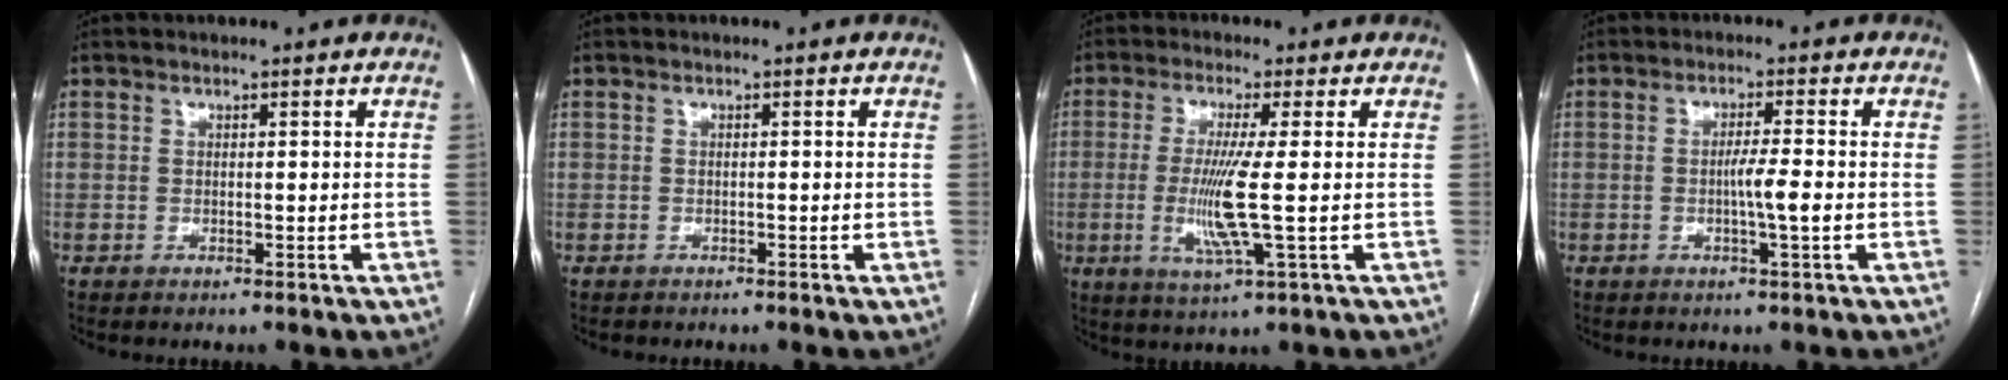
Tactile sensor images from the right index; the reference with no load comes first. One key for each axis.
{"total": 0.7, "fx": -0.5, "fy": 0.5, "fz": -0.1, "tx": -0.002, "ty": 0.004, "tz": -0.012}
{"total": 7.8, "fx": -0.8, "fy": -0.7, "fz": 7.7, "tx": -0.163, "ty": -0.019, "tz": -0.017}
{"total": 3.5, "fx": -0.7, "fy": -0.3, "fz": 3.4, "tx": -0.060, "ty": -0.002, "tz": -0.011}